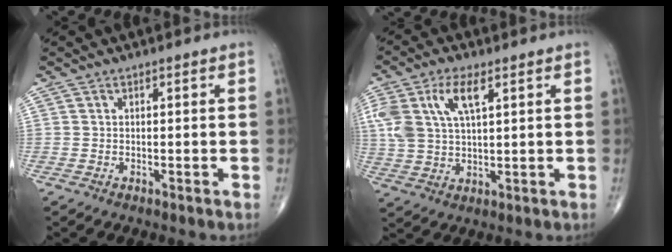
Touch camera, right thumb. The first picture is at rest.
{"total": 10.8, "force": [4.3, 5.0, 8.6], "torque": [-0.190, 0.003, 0.086]}